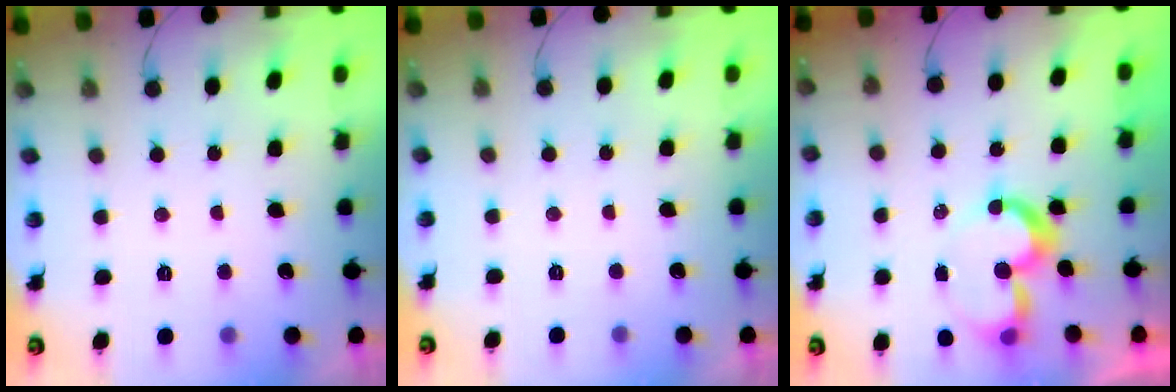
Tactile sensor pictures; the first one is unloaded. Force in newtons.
{"total": 1.9, "press": 1.9, "slide": 0.1}
{"total": 8.5, "press": 8.5, "slide": 0.5}